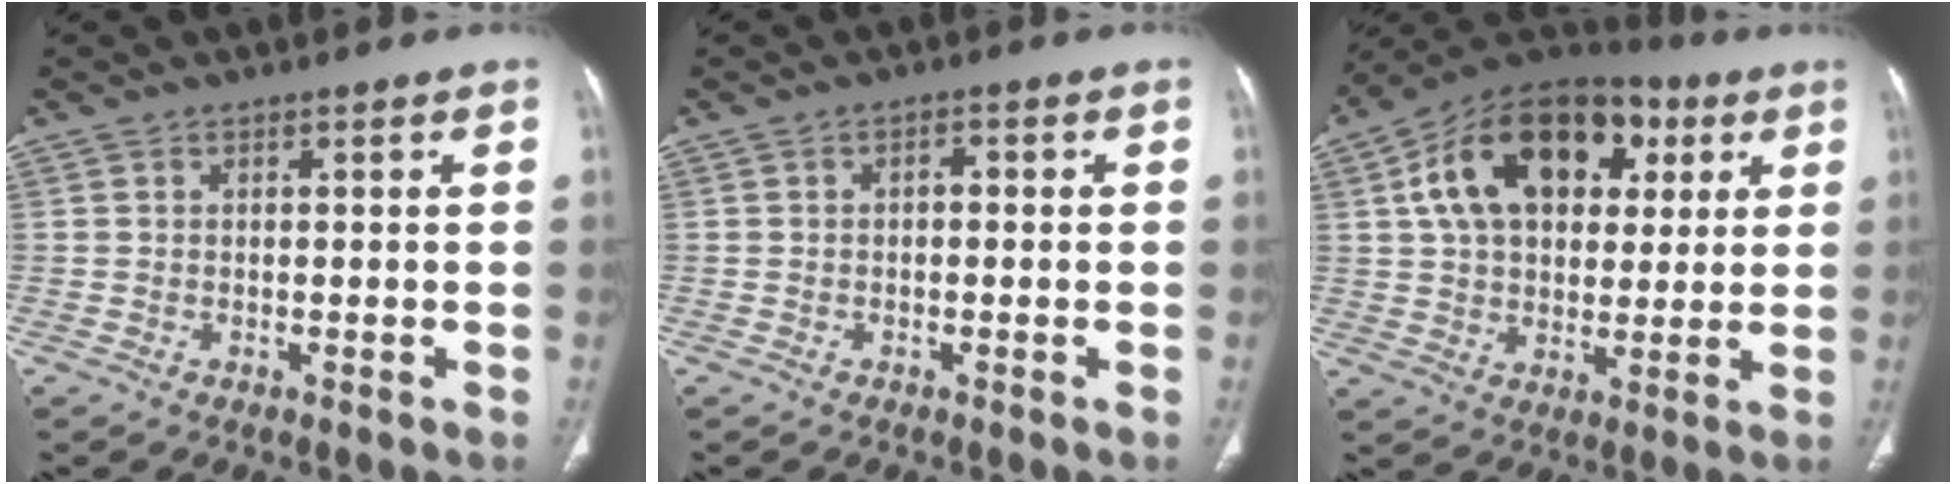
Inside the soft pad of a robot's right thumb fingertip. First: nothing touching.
{"total": 1.4, "force": [-0.1, 0.9, 1.1], "torque": [-0.009, 0.006, -0.007]}
{"total": 21.9, "force": [6.9, 14.2, 15.2], "torque": [-0.224, 0.015, 0.104]}